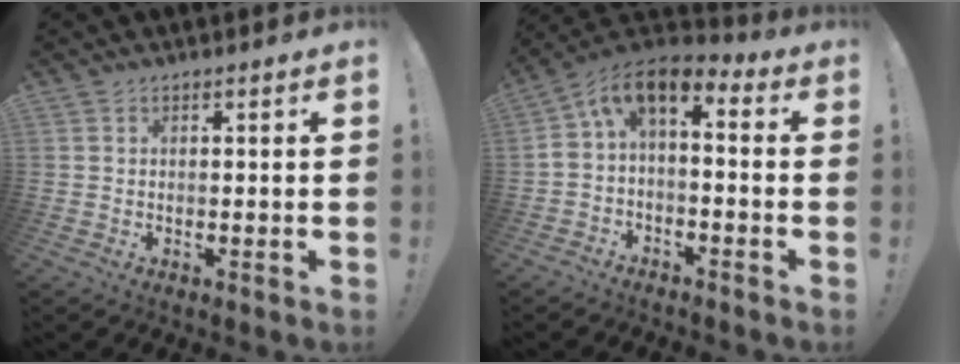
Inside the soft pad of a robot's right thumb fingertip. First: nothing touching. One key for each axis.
{"total": 6.1, "fx": 0.8, "fy": 3.0, "fz": 5.3, "tx": -0.096, "ty": -0.004, "tz": 0.017}